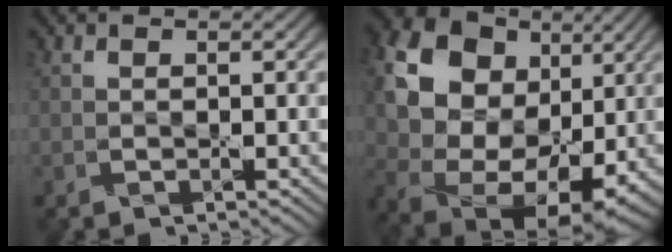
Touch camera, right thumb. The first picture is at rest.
{"total": 21.3, "force": [7.4, 16.2, 11.8], "torque": [-0.276, 0.034, 0.146]}